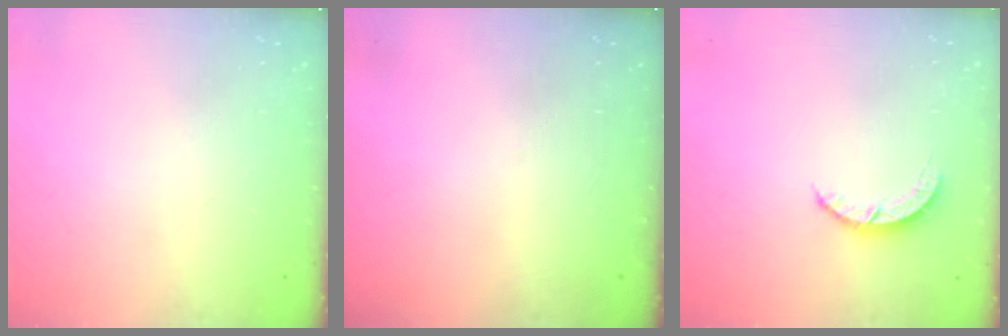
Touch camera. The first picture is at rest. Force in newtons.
{"total": 0.0}
{"total": 2.7, "press": 2.7, "slide": 0.4}